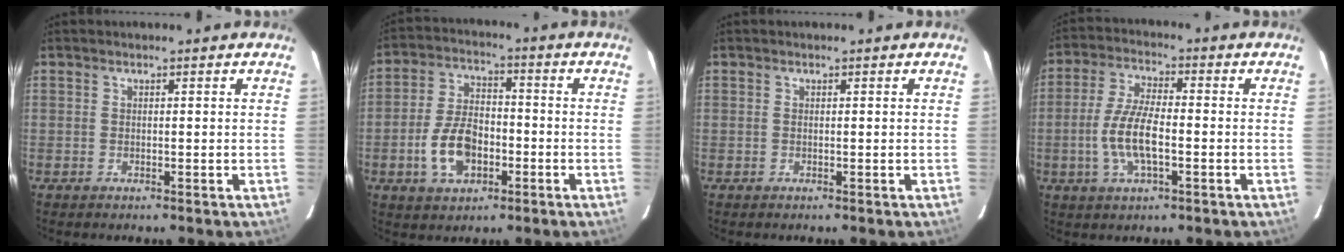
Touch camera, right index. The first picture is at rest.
{"total": 10.2, "force": [-3.5, 6.0, 7.4], "torque": [-0.155, 0.013, -0.057]}
{"total": 0.0}
{"total": 9.1, "force": [-2.2, 3.1, 8.3], "torque": [-0.172, 0.000, -0.044]}